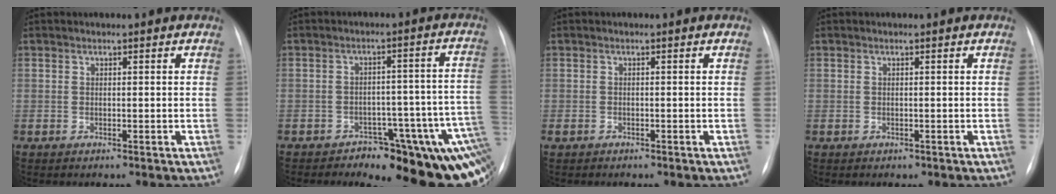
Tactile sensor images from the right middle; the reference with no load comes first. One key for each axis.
{"total": 16.3, "fx": -10.7, "fy": 5.2, "fz": 11.0, "tx": -0.023, "ty": 0.045, "tz": -0.123}
{"total": 1.4, "fx": -1.1, "fy": 0.8, "fz": 0.4, "tx": -0.012, "ty": 0.000, "tz": -0.014}
{"total": 0.0}